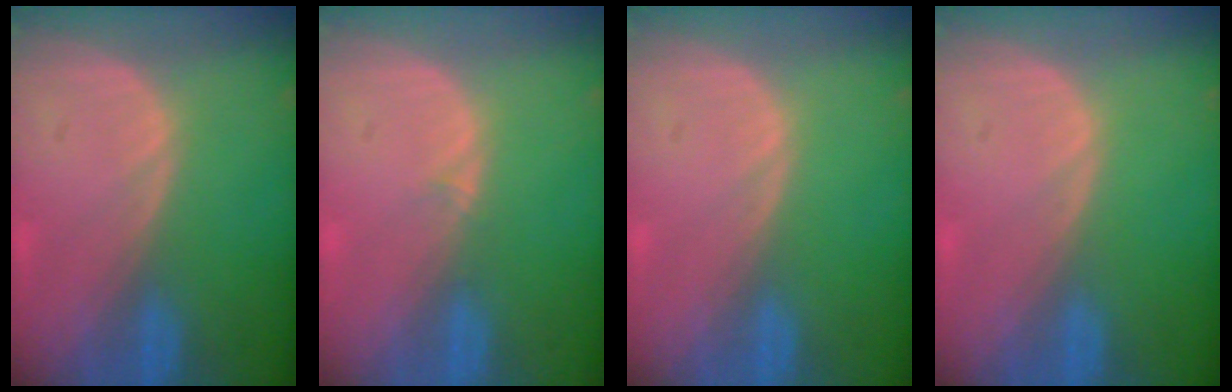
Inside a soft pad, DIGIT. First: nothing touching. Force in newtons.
{"total": 0.9, "press": 0.5, "slide": 0.7}
{"total": 0.0}
{"total": 0.0}